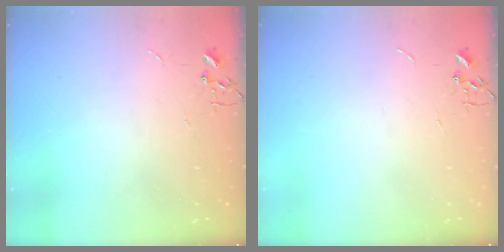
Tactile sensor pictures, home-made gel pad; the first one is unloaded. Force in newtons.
{"total": 0.0}